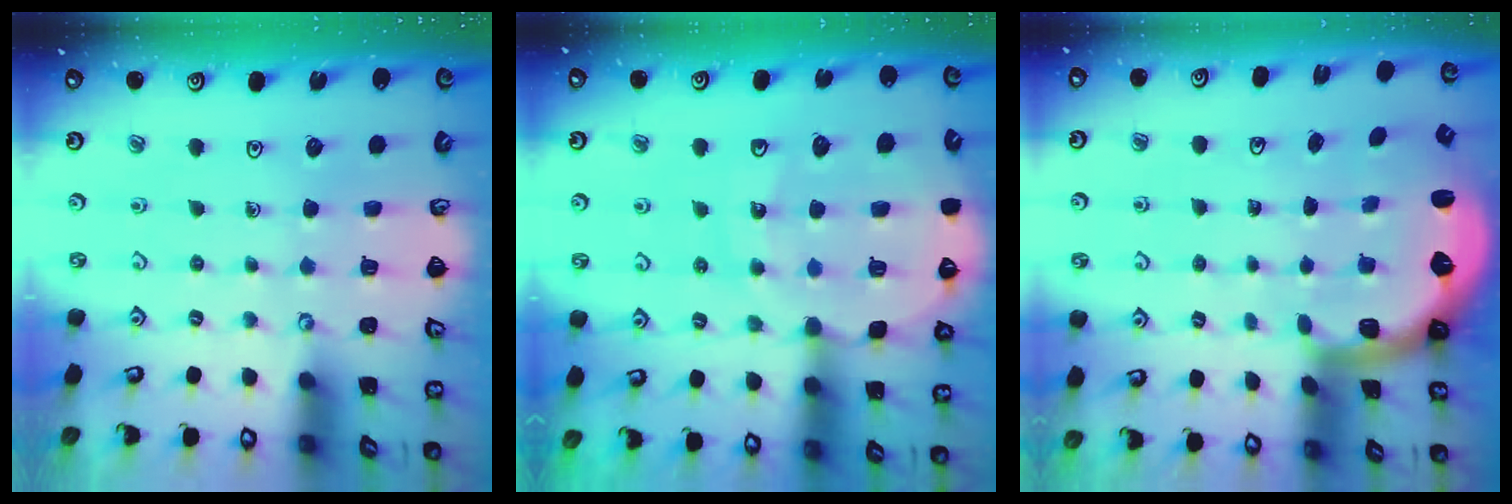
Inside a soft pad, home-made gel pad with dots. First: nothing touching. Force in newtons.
{"total": 12.8, "press": 12.5, "slide": 3.1}
{"total": 2.1, "press": 1.9, "slide": 0.9}